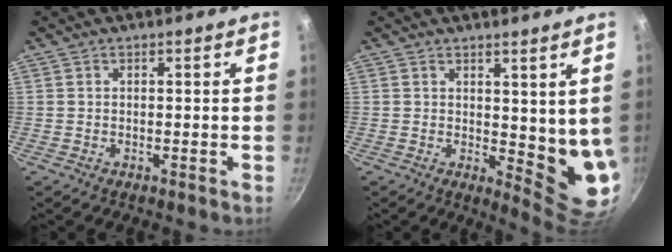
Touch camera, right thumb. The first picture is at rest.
{"total": 7.6, "force": [2.3, 3.3, 6.4], "torque": [-0.073, -0.031, 0.039]}